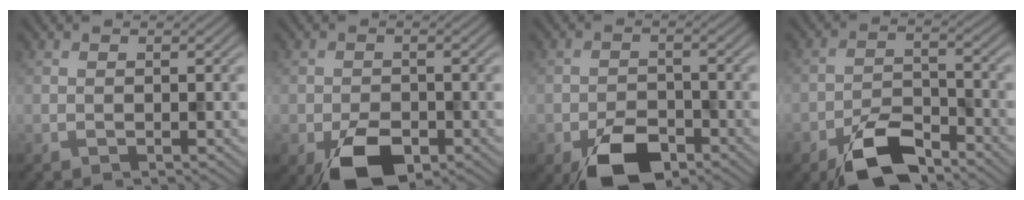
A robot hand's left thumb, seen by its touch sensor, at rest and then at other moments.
{"total": 6.7, "force": [-3.5, 3.9, 4.2], "torque": [-0.069, -0.019, -0.054]}
{"total": 6.6, "force": [-4.1, 3.5, 3.8], "torque": [-0.063, -0.005, -0.075]}
{"total": 7.4, "force": [-5.4, 2.8, 4.1], "torque": [-0.070, 0.003, -0.106]}